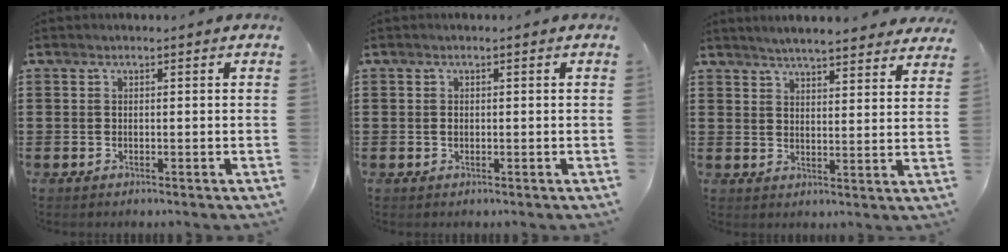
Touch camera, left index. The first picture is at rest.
{"total": 0.7, "force": [0.0, 0.5, 0.5], "torque": [-0.013, 0.001, 0.000]}
{"total": 4.3, "force": [4.2, -0.2, 0.6], "torque": [-0.028, -0.022, 0.075]}